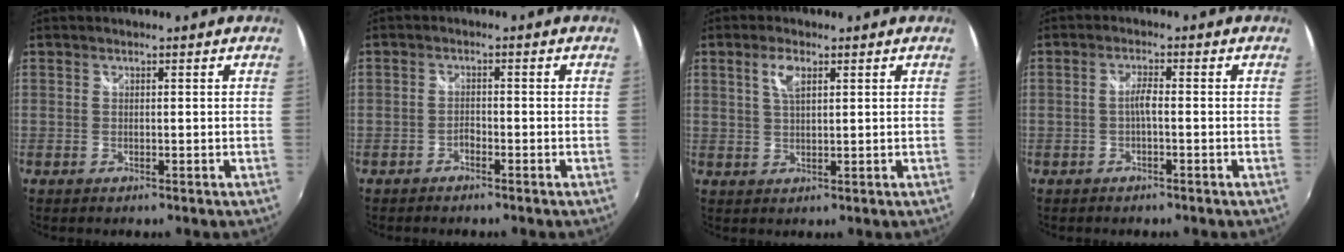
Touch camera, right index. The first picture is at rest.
{"total": 1.4, "force": [-1.2, 0.6, 0.4], "torque": [-0.008, 0.000, -0.025]}
{"total": 3.9, "force": [1.8, 1.5, 3.1], "torque": [-0.059, 0.003, 0.034]}
{"total": 2.1, "force": [-0.6, 0.2, 2.0], "torque": [-0.038, 0.005, -0.013]}